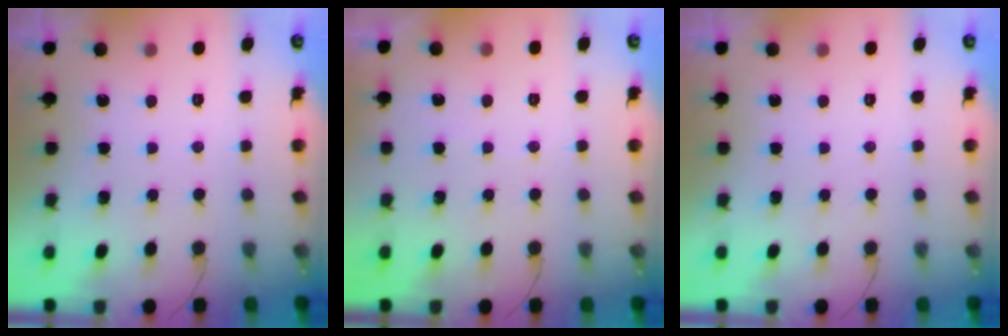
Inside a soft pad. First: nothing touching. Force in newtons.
{"total": 1.8, "press": 1.7, "slide": 0.2}
{"total": 0.0}